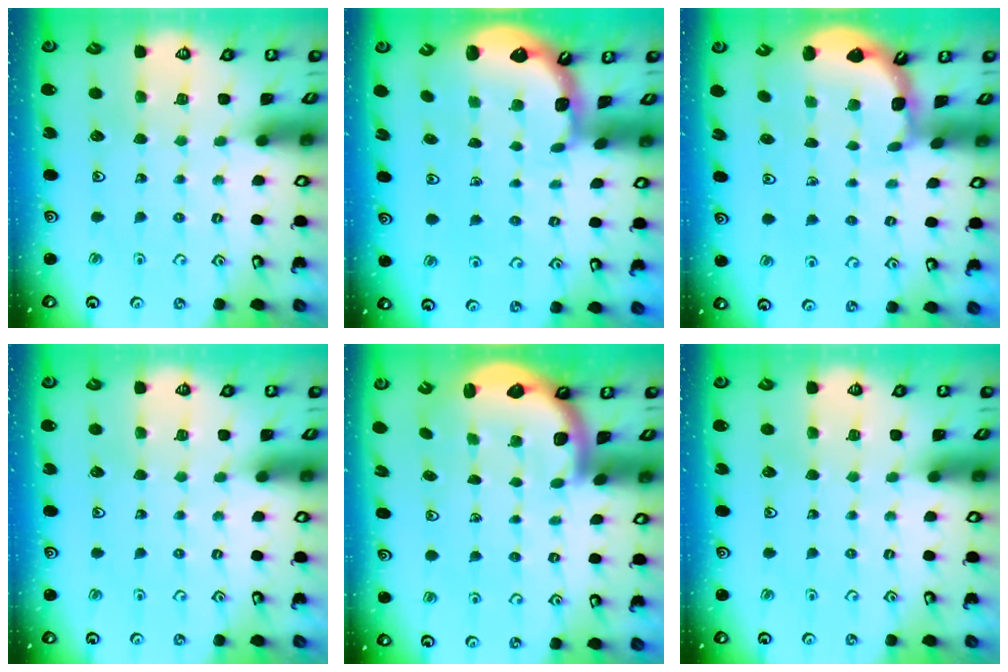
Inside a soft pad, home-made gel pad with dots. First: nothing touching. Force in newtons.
{"total": 1.3, "press": 1.3, "slide": 0.1}
{"total": 2.1, "press": 2.1, "slide": 0.2}
{"total": 0.0}
{"total": 2.8, "press": 2.8, "slide": 0.5}
{"total": 0.0}